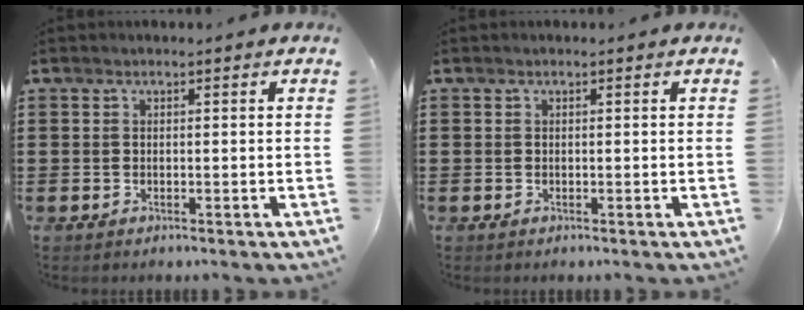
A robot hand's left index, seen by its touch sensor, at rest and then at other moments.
{"total": 0.0}